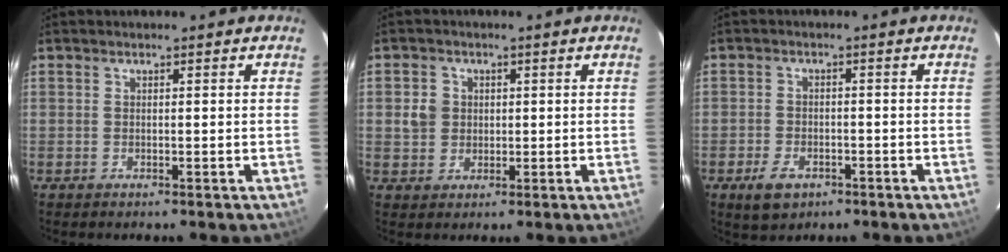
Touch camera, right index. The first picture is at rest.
{"total": 3.9, "force": [0.3, 3.7, 1.0], "torque": [-0.015, 0.015, 0.008]}
{"total": 5.7, "force": [-3.3, 3.5, 3.1], "torque": [-0.079, -0.004, -0.051]}